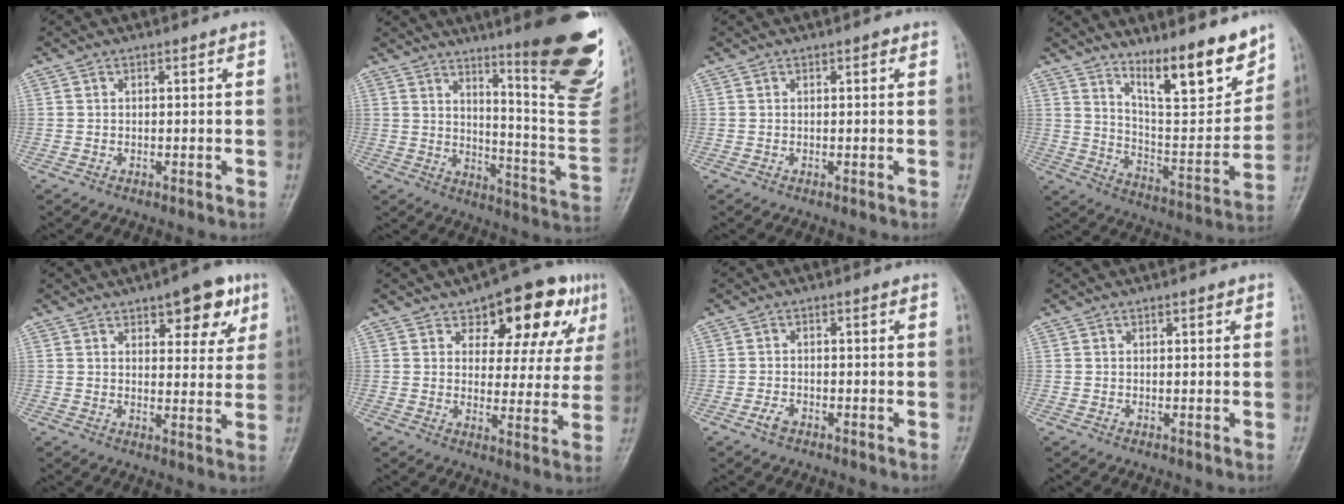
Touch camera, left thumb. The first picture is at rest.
{"total": 25.4, "force": [14.2, 4.4, 20.7], "torque": [-0.232, -0.081, 0.202]}
{"total": 0.7, "force": [0.3, 0.3, 0.5], "torque": [-0.005, 0.000, 0.002]}
{"total": 15.8, "force": [11.4, 3.8, 10.3], "torque": [-0.127, -0.084, 0.196]}
{"total": 9.5, "force": [5.3, 4.1, 6.8], "torque": [-0.058, -0.021, 0.069]}
{"total": 14.6, "force": [7.8, 7.4, 9.9], "torque": [-0.079, -0.016, 0.105]}
{"total": 1.8, "force": [-1.2, 1.0, 1.0], "torque": [-0.024, 0.004, -0.024]}
{"total": 0.8, "force": [0.4, 0.3, 0.6], "torque": [-0.007, 0.000, 0.005]}